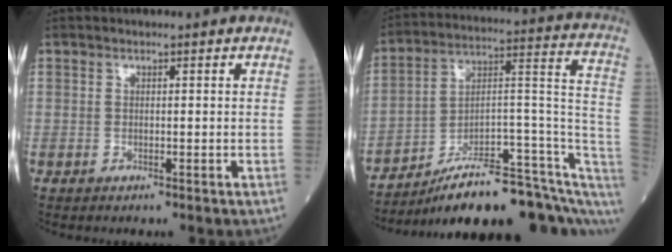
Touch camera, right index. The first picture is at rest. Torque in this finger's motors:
{"motor_torque": [0.12, -2.02, 0.85, 0.16]}